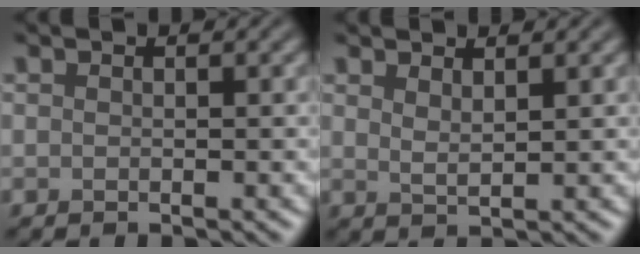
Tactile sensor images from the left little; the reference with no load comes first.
{"total": 1.6, "force": [1.3, 0.4, 0.9], "torque": [-0.017, -0.001, 0.023]}